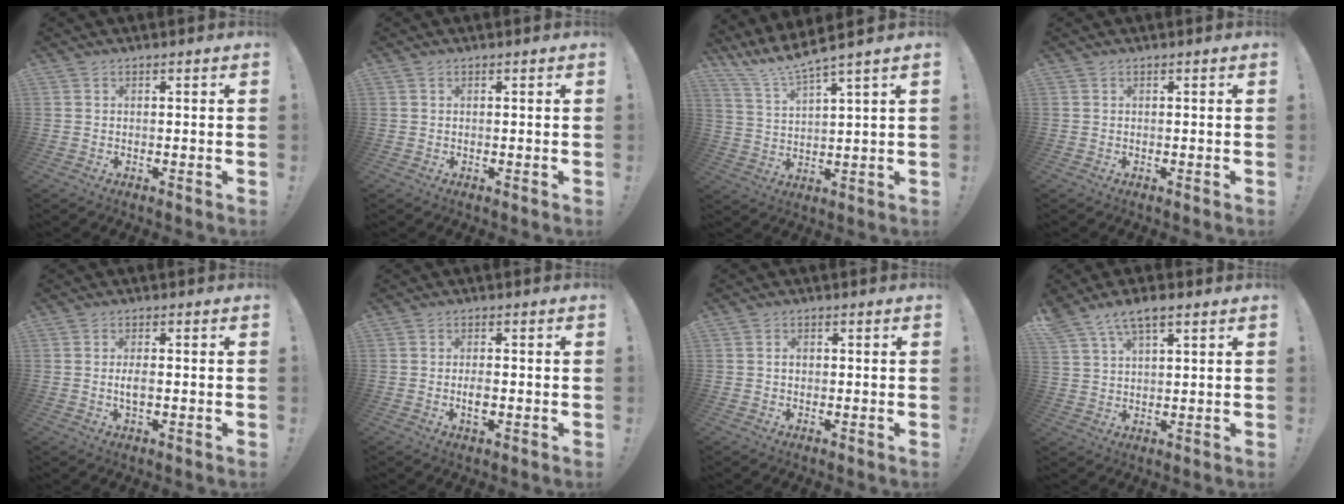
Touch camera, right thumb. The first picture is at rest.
{"total": 0.0}
{"total": 7.7, "force": [7.0, -0.5, 3.3], "torque": [-0.075, -0.051, 0.123]}
{"total": 0.0}
{"total": 3.0, "force": [-0.6, 1.2, 2.7], "torque": [-0.054, 0.001, -0.014]}
{"total": 3.2, "force": [-1.1, 1.4, 2.7], "torque": [-0.044, -0.001, -0.021]}
{"total": 1.5, "force": [-0.3, 1.1, 0.9], "torque": [-0.018, 0.005, -0.006]}
{"total": 6.7, "force": [4.7, 2.5, 4.1], "torque": [-0.072, -0.017, 0.086]}